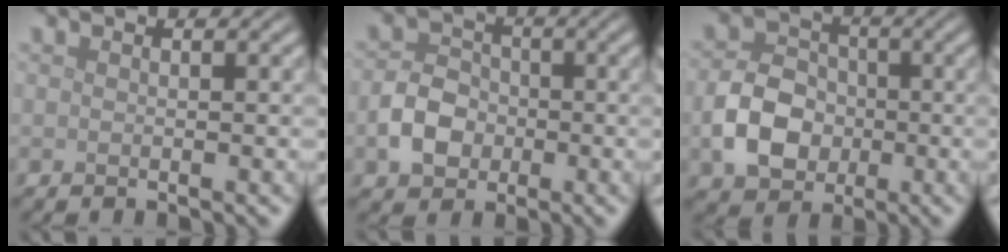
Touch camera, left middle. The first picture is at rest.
{"total": 3.9, "force": [-1.2, 3.1, 2.1], "torque": [-0.038, 0.003, -0.025]}
{"total": 5.6, "force": [-1.4, 4.4, 3.3], "torque": [-0.065, 0.001, -0.030]}